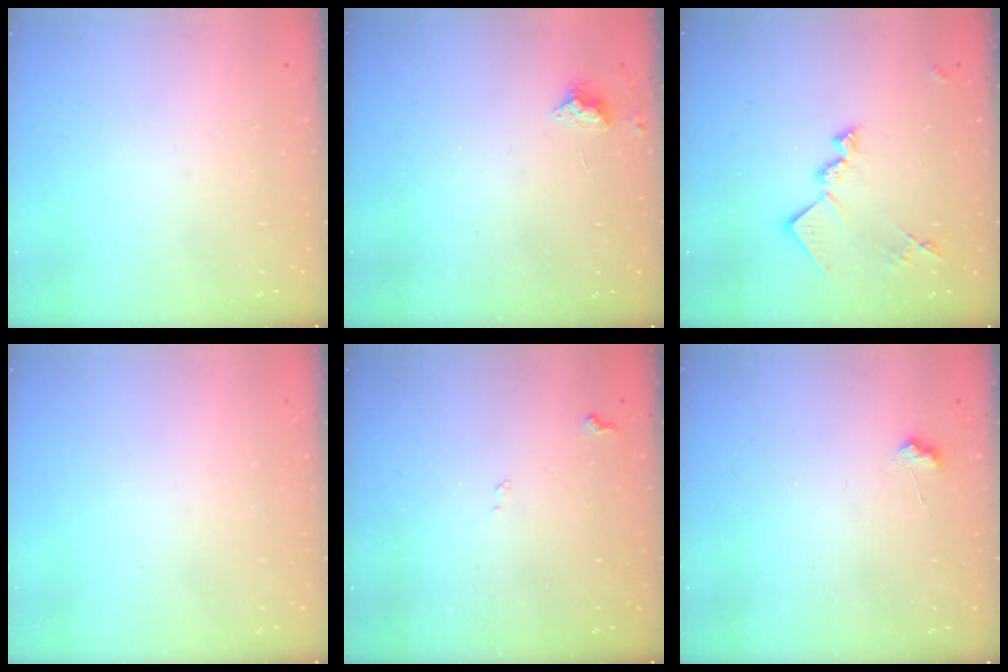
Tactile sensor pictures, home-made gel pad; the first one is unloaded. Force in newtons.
{"total": 3.9, "press": 3.8, "slide": 0.6}
{"total": 13.5, "press": 13.5, "slide": 0.6}
{"total": 0.0}
{"total": 7.6, "press": 7.6, "slide": 0.9}
{"total": 4.7, "press": 4.6, "slide": 0.6}